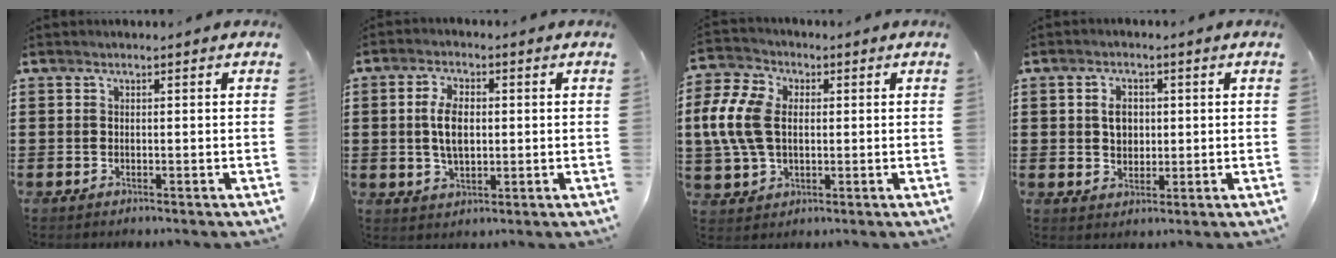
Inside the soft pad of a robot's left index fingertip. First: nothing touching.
{"total": 5.9, "force": [0.5, 3.0, 5.0], "torque": [-0.105, 0.003, 0.001]}
{"total": 9.7, "force": [0.6, 6.9, 6.8], "torque": [-0.182, 0.010, 0.005]}
{"total": 3.7, "force": [0.7, 2.7, 2.5], "torque": [-0.048, 0.007, 0.009]}